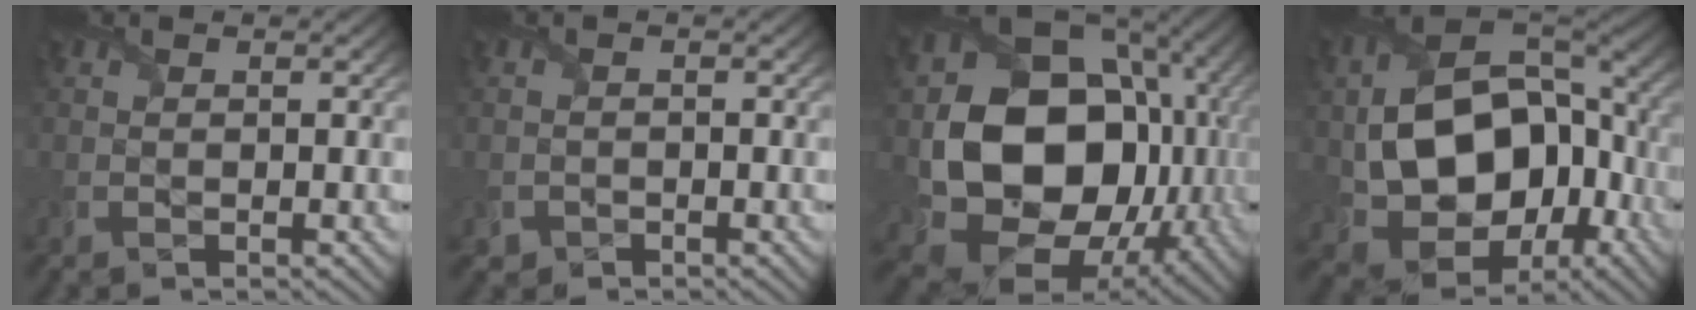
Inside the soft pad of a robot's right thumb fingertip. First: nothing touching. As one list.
[{"total": 1.2, "force": [-0.8, 0.9, 0.0], "torque": [0.002, -0.002, -0.018]}, {"total": 20.5, "force": [-0.6, 16.6, 12.1], "torque": [-0.256, -0.072, 0.036]}, {"total": 16.4, "force": [-1.6, 11.9, 11.1], "torque": [-0.217, -0.036, -0.013]}]